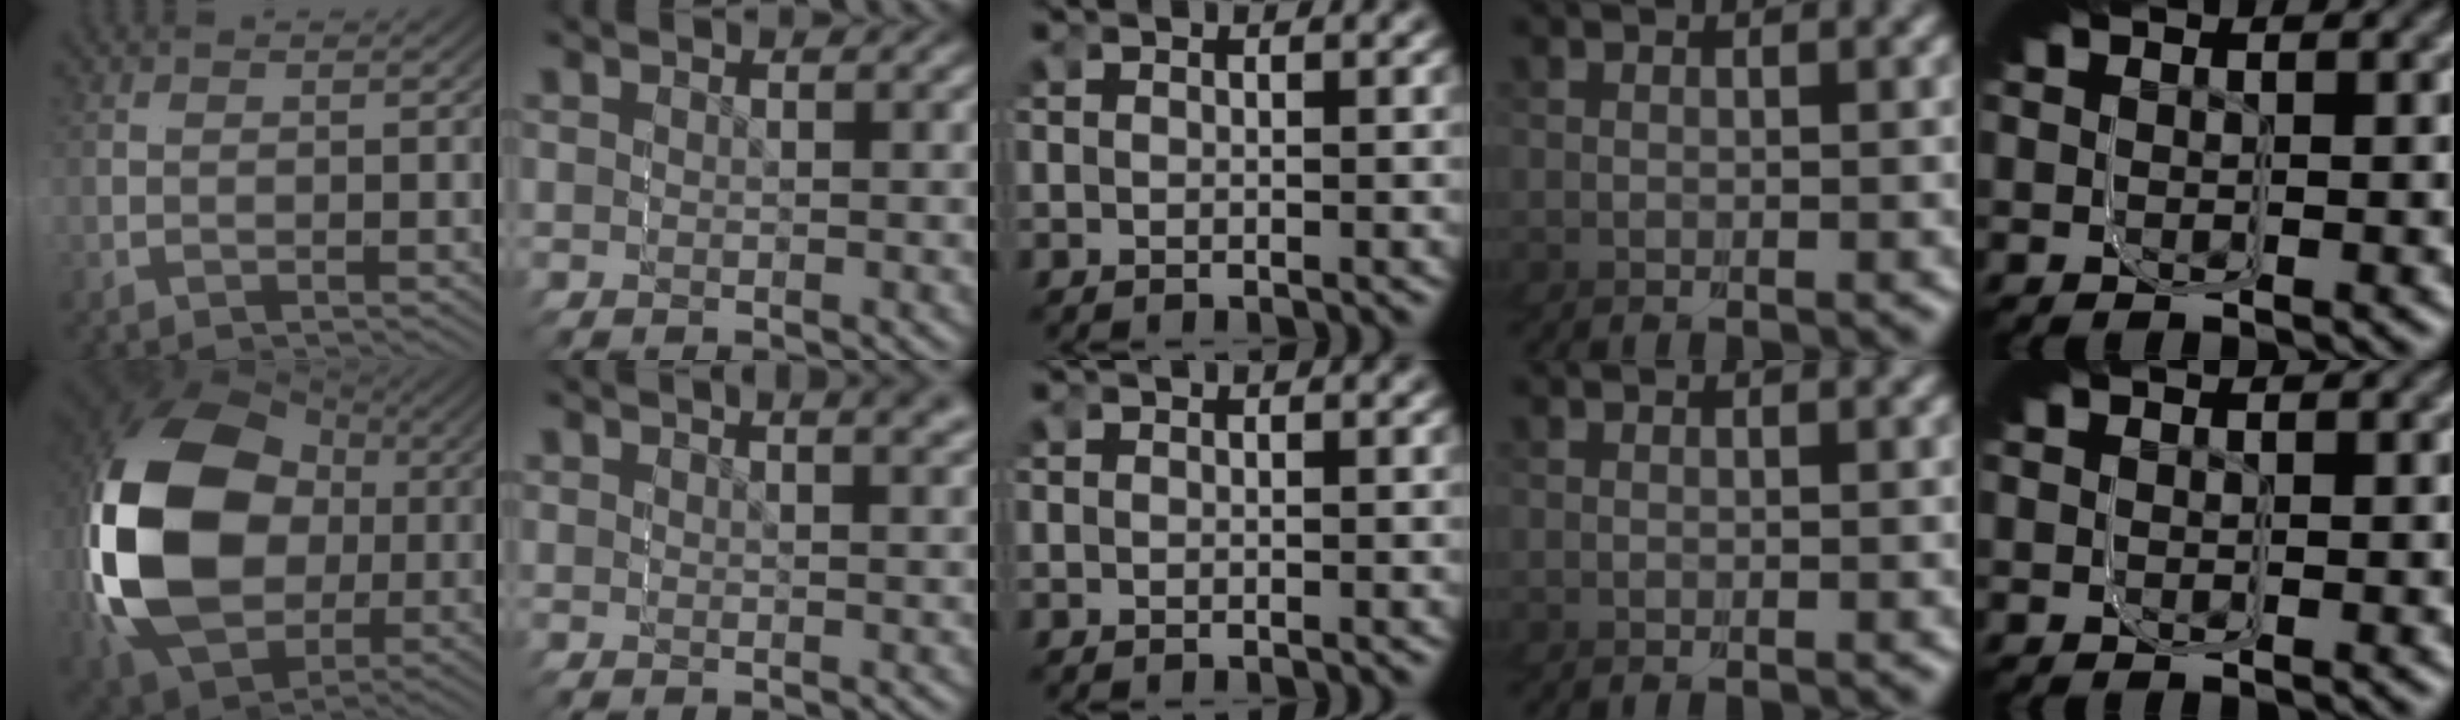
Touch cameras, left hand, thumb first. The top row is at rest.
{"thumb": {"total": 23.3, "force": [0.1, 14.5, 18.3], "torque": [-0.366, -0.035, 0.021]}, "index": {"total": 1.5, "force": [1.5, 0.2, 0.4], "torque": [0.004, 0.006, 0.024]}}